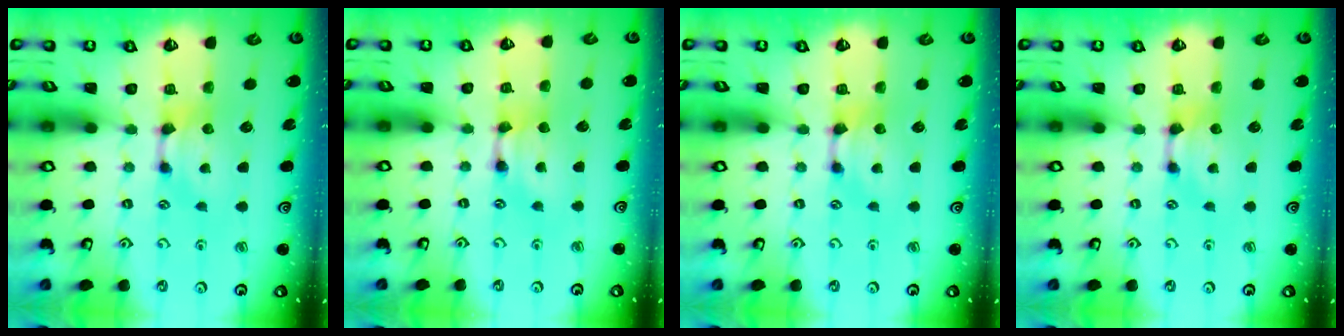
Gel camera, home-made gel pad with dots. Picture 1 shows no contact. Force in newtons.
{"total": 1.6, "press": 1.6, "slide": 0.1}
{"total": 0.0}
{"total": 0.0}